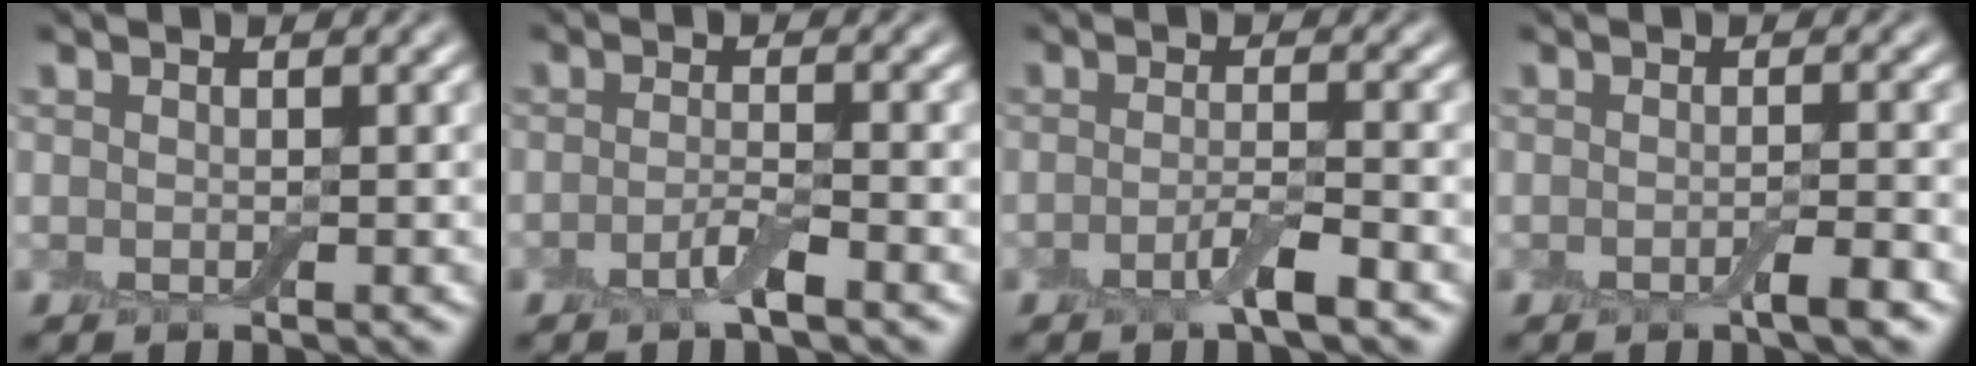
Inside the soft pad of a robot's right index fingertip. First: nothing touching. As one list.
[{"total": 1.9, "force": [-1.1, 0.3, 1.6], "torque": [-0.031, 0.002, -0.026]}, {"total": 2.5, "force": [-1.3, 0.4, 2.1], "torque": [-0.038, 0.003, -0.029]}, {"total": 1.9, "force": [-0.9, 0.2, 1.6], "torque": [-0.024, 0.000, -0.016]}]